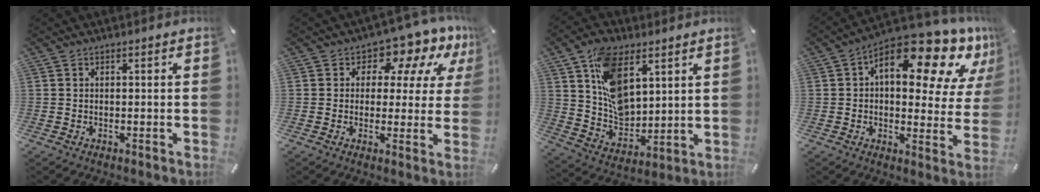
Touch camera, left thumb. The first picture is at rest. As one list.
[{"total": 9.5, "force": [5.6, 5.7, 5.0], "torque": [-0.068, -0.043, 0.095]}, {"total": 14.2, "force": [6.4, 9.0, 8.9], "torque": [-0.169, -0.017, 0.125]}, {"total": 18.5, "force": [10.2, 8.0, 13.3], "torque": [-0.178, -0.075, 0.162]}]